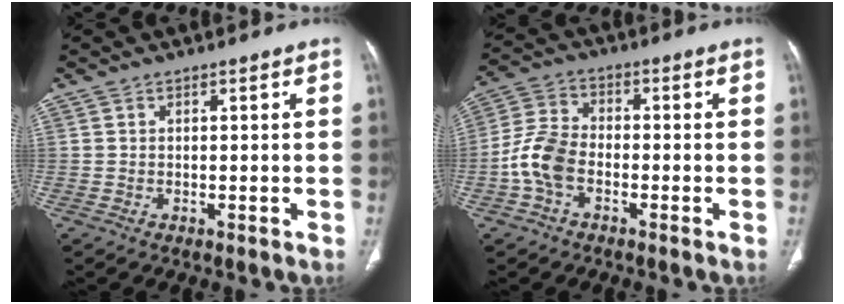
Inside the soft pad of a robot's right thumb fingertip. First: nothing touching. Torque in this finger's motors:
{"motor_torque": [1.32, 1.03, 0.43, -0.60, 0.30]}